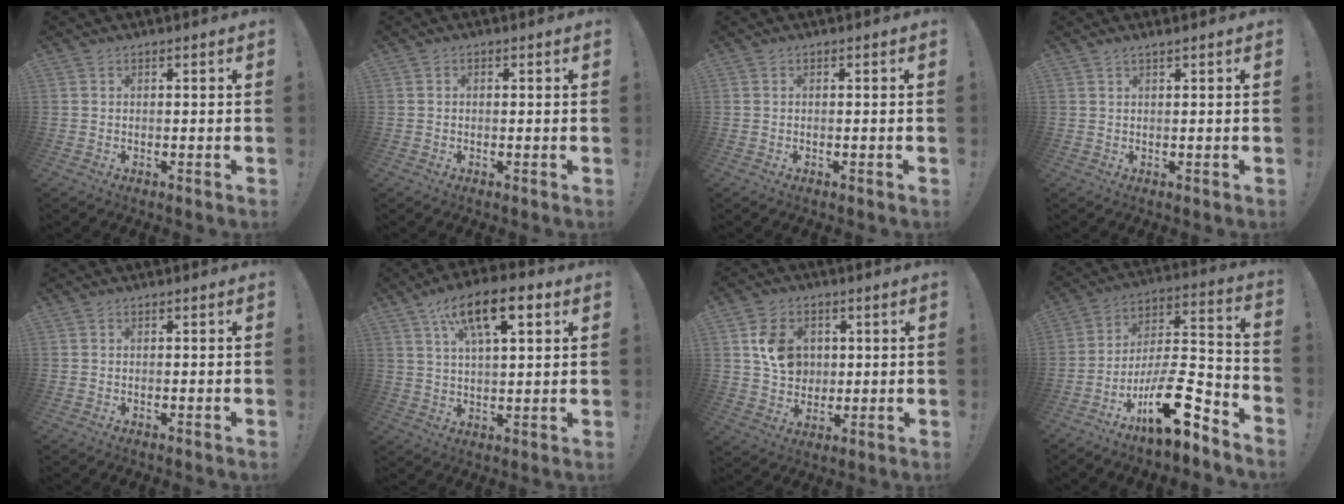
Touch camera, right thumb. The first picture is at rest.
{"total": 0.7, "force": [-0.4, 0.4, 0.3], "torque": [-0.010, 0.004, -0.006]}
{"total": 0.0}
{"total": 1.1, "force": [0.8, -0.1, 0.7], "torque": [-0.011, -0.001, 0.013]}
{"total": 0.0}
{"total": 14.0, "force": [6.8, 5.4, 11.0], "torque": [-0.166, -0.019, 0.111]}
{"total": 10.9, "force": [2.5, 9.2, 5.3], "torque": [-0.067, -0.003, 0.052]}
{"total": 18.9, "force": [-10.2, 6.5, 14.5], "torque": [-0.234, 0.059, -0.168]}